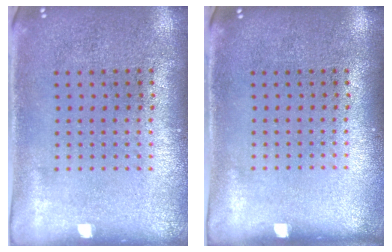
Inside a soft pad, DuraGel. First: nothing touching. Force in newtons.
{"total": 0.0}